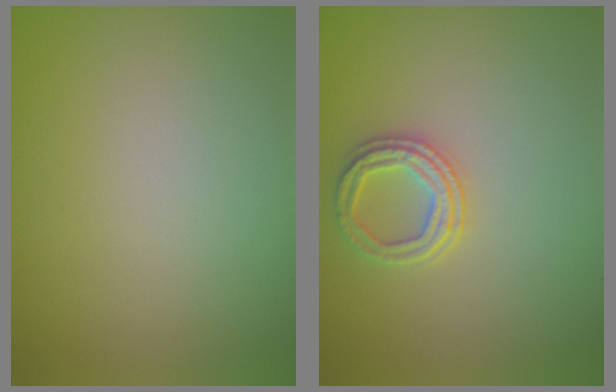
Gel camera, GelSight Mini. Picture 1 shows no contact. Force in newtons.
{"total": 2.5, "press": 2.3, "slide": 1.0}